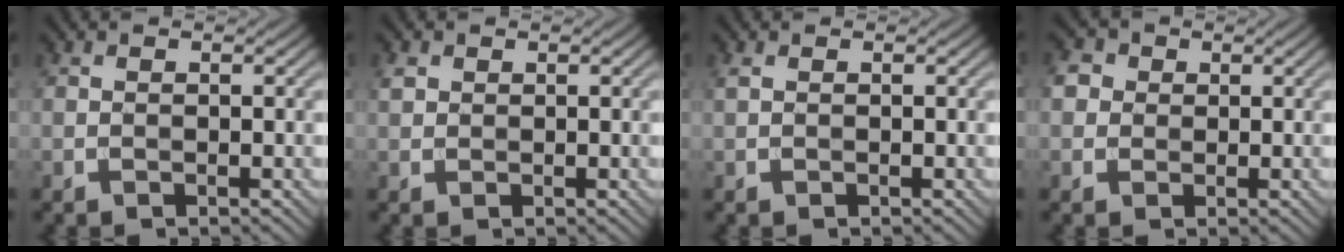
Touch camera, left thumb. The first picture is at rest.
{"total": 1.3, "force": [0.6, 1.0, 0.5], "torque": [-0.013, 0.003, 0.013]}
{"total": 0.8, "force": [0.3, 0.3, 0.7], "torque": [-0.022, 0.003, 0.006]}
{"total": 3.5, "force": [0.8, 3.1, 1.3], "torque": [-0.043, 0.009, 0.005]}